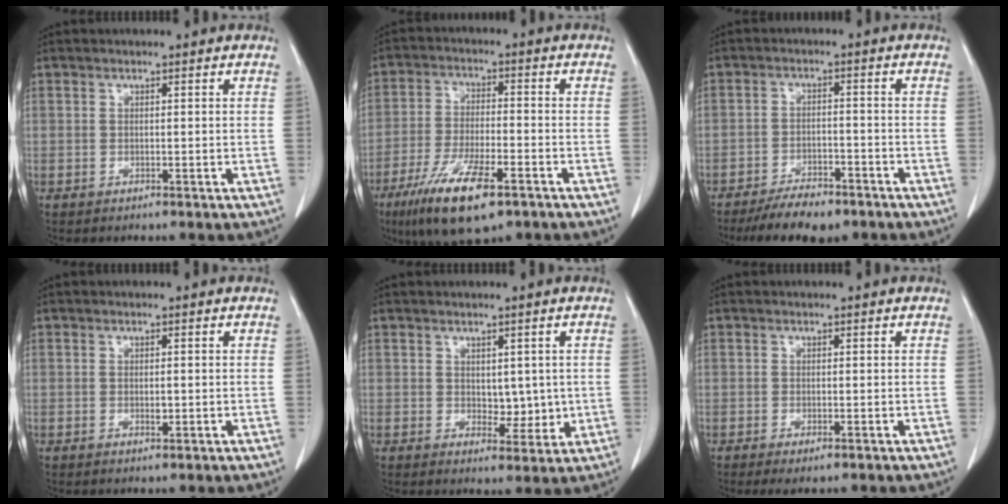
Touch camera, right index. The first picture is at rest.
{"total": 12.4, "force": [-7.4, 2.9, 9.6], "torque": [-0.182, -0.022, -0.123]}
{"total": 7.9, "force": [-6.4, 2.5, 3.9], "torque": [-0.061, -0.009, -0.104]}
{"total": 1.2, "force": [-0.2, 0.4, 1.1], "torque": [-0.021, -0.002, -0.001]}
{"total": 3.9, "force": [0.3, 2.4, 3.1], "torque": [-0.035, -0.008, 0.013]}
{"total": 2.0, "force": [-1.3, 0.5, 1.4], "torque": [-0.019, -0.005, -0.017]}